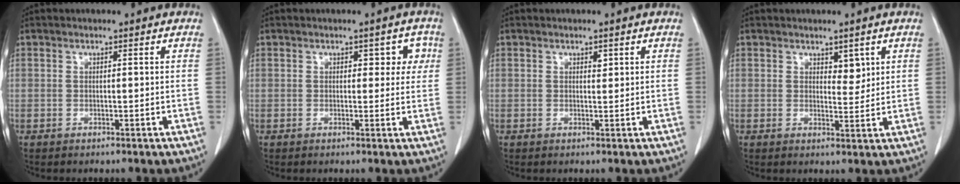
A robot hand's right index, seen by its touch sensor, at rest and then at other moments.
{"total": 3.3, "force": [1.0, 2.2, 2.3], "torque": [-0.008, 0.010, 0.009]}
{"total": 0.8, "force": [0.4, 0.4, 0.5], "torque": [-0.007, -0.003, 0.006]}
{"total": 2.4, "force": [1.3, 1.3, 1.5], "torque": [-0.016, -0.007, 0.023]}